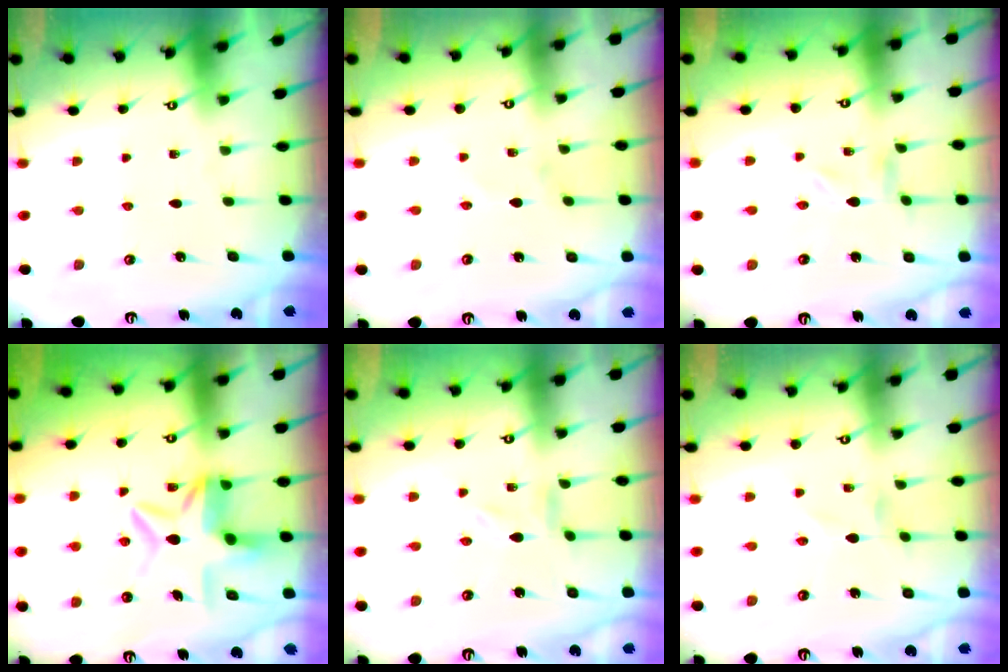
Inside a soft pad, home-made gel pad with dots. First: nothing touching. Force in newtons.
{"total": 0.0}
{"total": 0.0}
{"total": 7.2, "press": 7.1, "slide": 1.3}
{"total": 0.6, "press": 0.6, "slide": 0.2}
{"total": 1.1, "press": 1.1, "slide": 0.1}